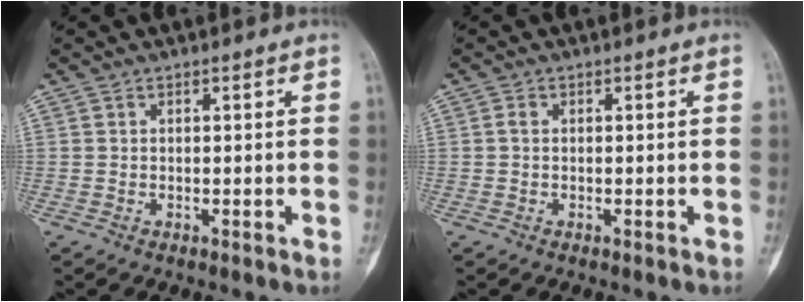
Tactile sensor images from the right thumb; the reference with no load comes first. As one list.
[{"total": 0.7, "force": [0.0, 0.5, 0.5], "torque": [-0.011, 0.001, -0.002]}]